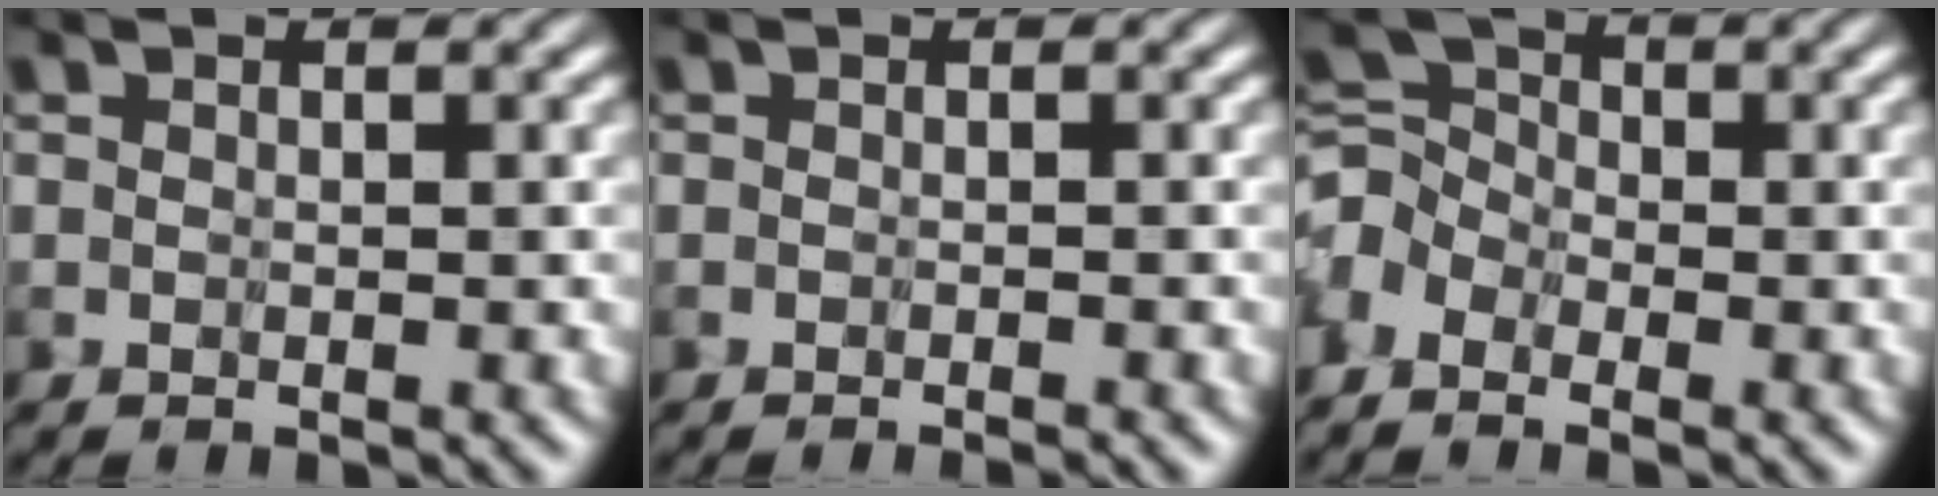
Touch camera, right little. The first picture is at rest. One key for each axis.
{"total": 0.8, "fx": -0.8, "fy": -0.2, "fz": 0.0, "tx": 0.005, "ty": 0.000, "tz": -0.015}
{"total": 2.8, "fx": -2.7, "fy": 0.8, "fz": 0.4, "tx": -0.019, "ty": 0.009, "tz": -0.063}